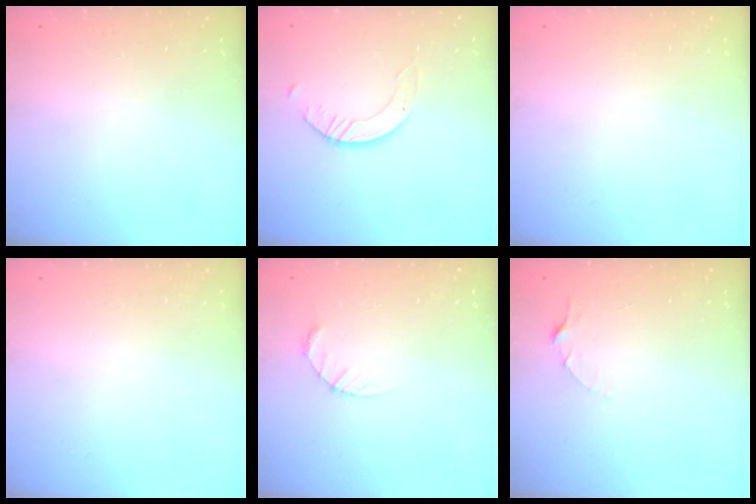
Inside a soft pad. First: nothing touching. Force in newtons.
{"total": 3.0, "press": 3.0, "slide": 0.2}
{"total": 0.0}
{"total": 0.0}
{"total": 3.7, "press": 3.6, "slide": 0.4}
{"total": 2.5, "press": 2.5, "slide": 0.3}